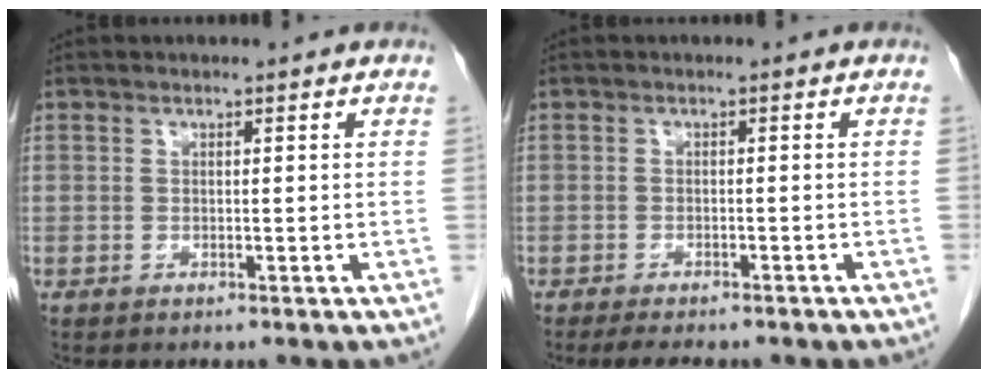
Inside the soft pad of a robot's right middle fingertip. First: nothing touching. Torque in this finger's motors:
{"motor_torque": [0.30, -0.22, 0.08, 0.04]}